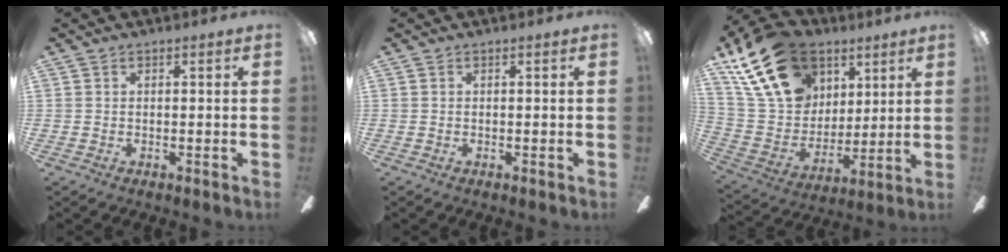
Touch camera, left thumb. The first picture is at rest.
{"total": 0.0}
{"total": 24.9, "force": [13.8, 16.5, 12.5], "torque": [-0.244, -0.056, 0.256]}